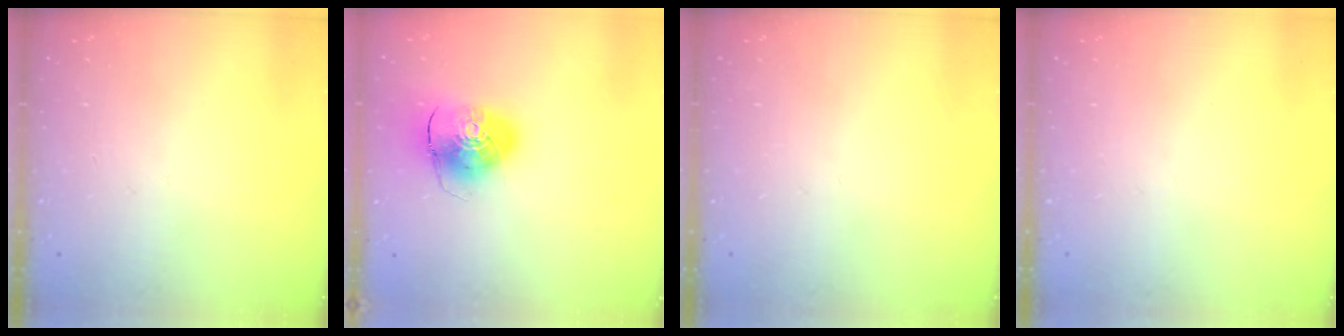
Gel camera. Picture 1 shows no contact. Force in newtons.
{"total": 10.8, "press": 10.6, "slide": 1.8}
{"total": 0.0}
{"total": 0.0}